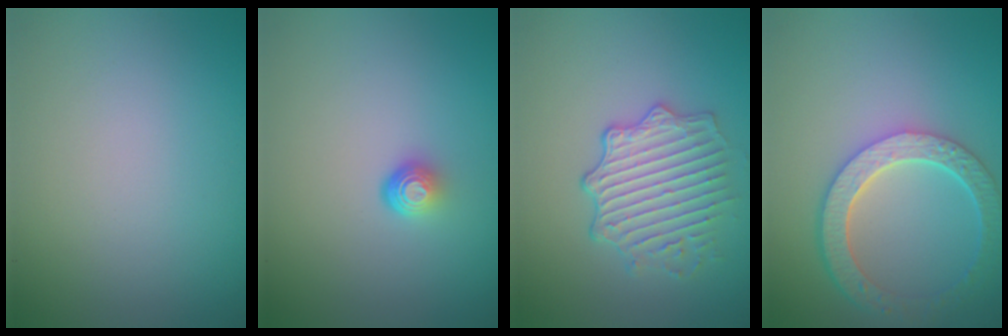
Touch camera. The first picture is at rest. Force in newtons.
{"total": 1.9, "press": 1.1, "slide": 1.5}
{"total": 4.2, "press": 3.8, "slide": 1.7}
{"total": 5.9, "press": 4.5, "slide": 3.7}